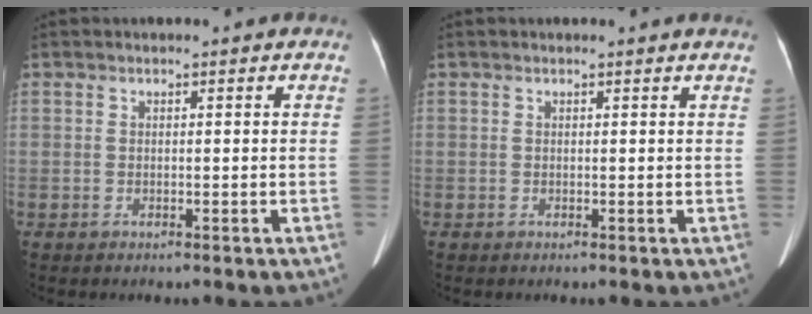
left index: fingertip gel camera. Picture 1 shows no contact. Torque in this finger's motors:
{"motor_torque": [0.22, -0.35, 0.10, 0.02]}